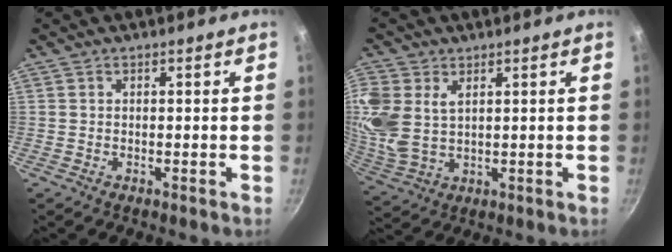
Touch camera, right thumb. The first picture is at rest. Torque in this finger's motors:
{"motor_torque": [0.58, 0.64, 0.40, -0.17, 0.14]}